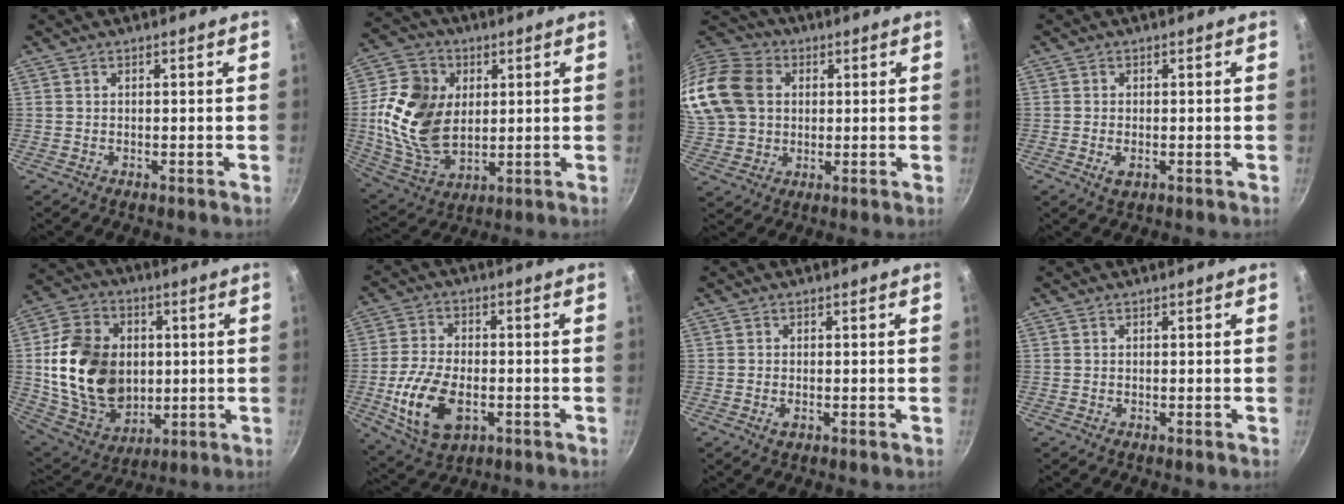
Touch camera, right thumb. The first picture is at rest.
{"total": 17.4, "force": [2.2, 12.4, 12.0], "torque": [-0.214, -0.009, 0.048]}
{"total": 23.0, "force": [4.7, 18.6, 12.6], "torque": [-0.288, 0.035, 0.088]}
{"total": 2.4, "force": [-0.7, 1.3, 1.9], "torque": [-0.035, -0.004, -0.011]}
{"total": 22.0, "force": [0.3, 16.9, 14.0], "torque": [-0.223, 0.008, 0.016]}
{"total": 13.1, "force": [-3.3, 7.6, 10.1], "torque": [-0.192, 0.009, -0.056]}
{"total": 1.4, "force": [-0.5, 0.7, 1.1], "torque": [-0.021, -0.001, -0.008]}
{"total": 0.0}